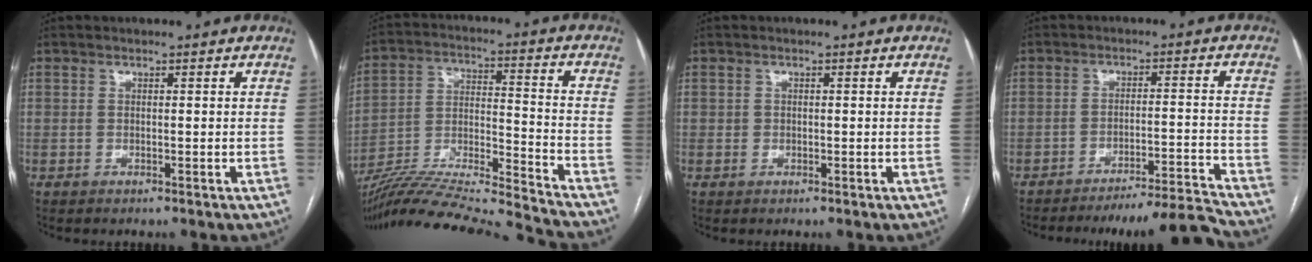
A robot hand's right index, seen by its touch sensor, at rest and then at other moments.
{"total": 21.8, "force": [-20.4, -1.2, 7.7], "torque": [-0.162, -0.013, -0.339]}
{"total": 0.8, "force": [0.1, 0.8, 0.1], "torque": [0.000, 0.005, 0.003]}
{"total": 10.8, "force": [-10.3, -2.3, 2.0], "torque": [-0.014, 0.005, -0.160]}